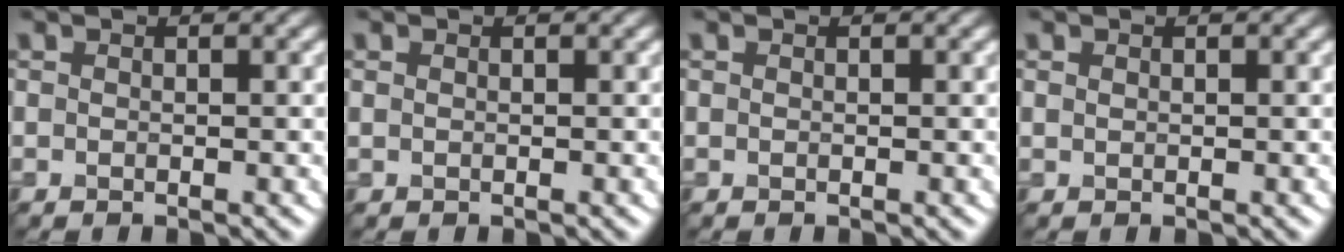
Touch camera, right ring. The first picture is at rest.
{"total": 0.0}
{"total": 0.0}
{"total": 0.0}